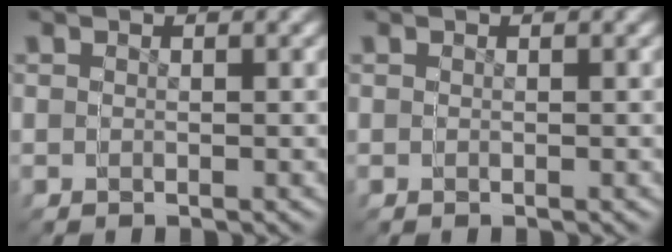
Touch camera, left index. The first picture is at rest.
{"total": 0.0}